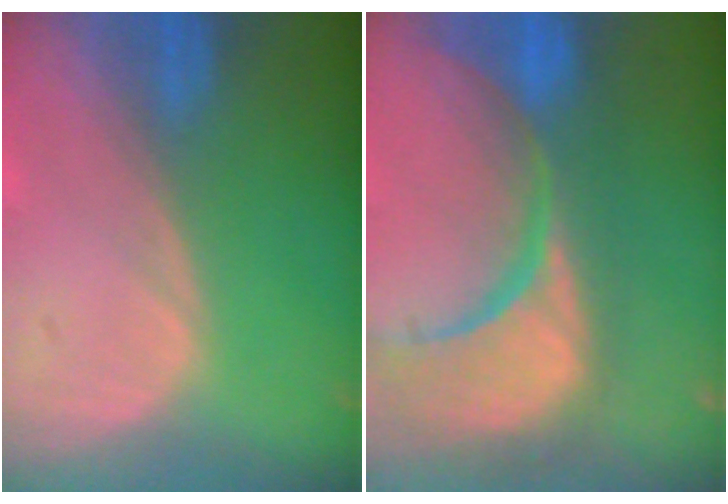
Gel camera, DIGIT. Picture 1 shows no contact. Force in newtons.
{"total": 15.3, "press": 12.2, "slide": 9.3}